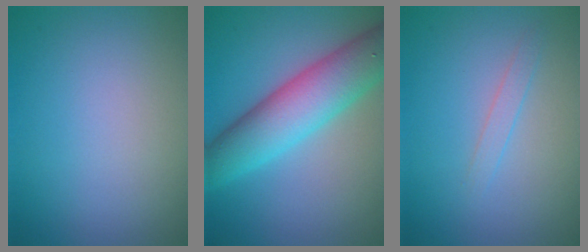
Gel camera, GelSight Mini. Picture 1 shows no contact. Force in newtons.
{"total": 7.8, "press": 7.8, "slide": 0.2}
{"total": 1.0, "press": 1.0, "slide": 0.0}